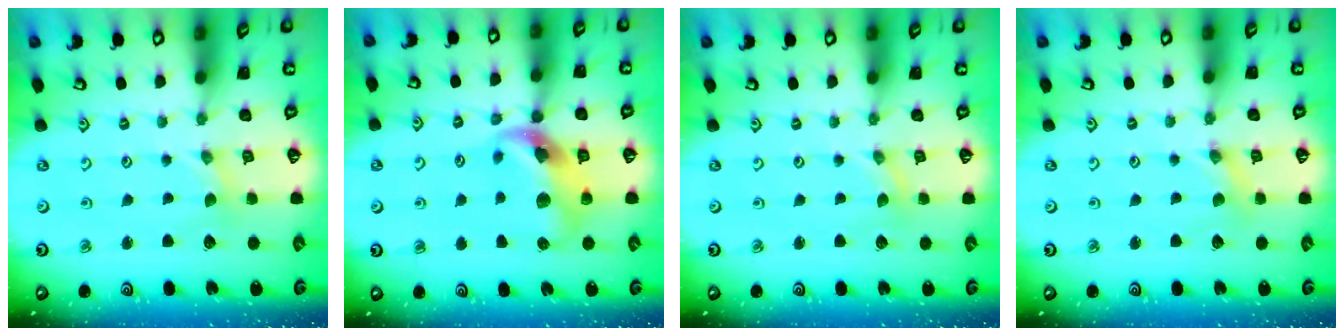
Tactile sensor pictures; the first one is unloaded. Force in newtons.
{"total": 11.8, "press": 11.7, "slide": 1.6}
{"total": 0.0}
{"total": 0.8, "press": 0.8, "slide": 0.2}